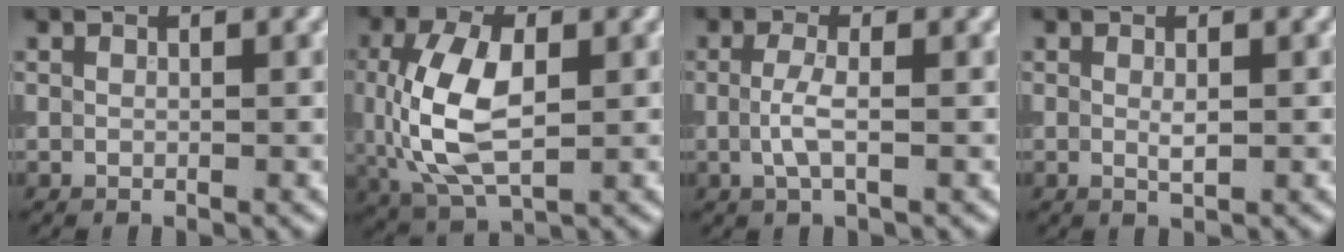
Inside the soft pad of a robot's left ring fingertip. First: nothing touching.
{"total": 8.7, "force": [0.0, 4.8, 7.3], "torque": [-0.164, 0.001, 0.002]}
{"total": 2.4, "force": [-0.2, 0.7, 2.3], "torque": [-0.051, -0.002, -0.005]}
{"total": 1.1, "force": [0.1, 0.2, 1.1], "torque": [-0.018, -0.002, 0.002]}